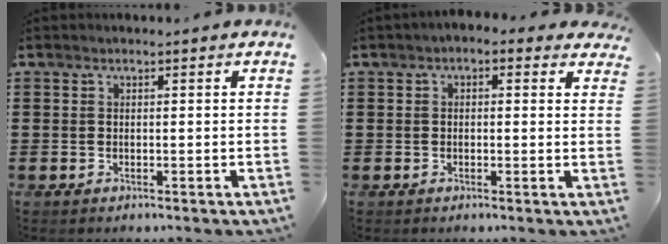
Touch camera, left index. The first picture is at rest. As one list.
[{"total": 1.3, "force": [0.0, 1.0, 0.9], "torque": [-0.021, 0.008, -0.003]}]